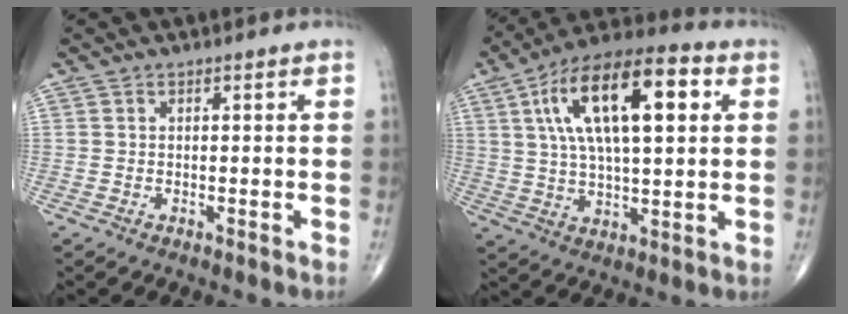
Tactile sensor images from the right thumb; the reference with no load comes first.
{"total": 20.5, "force": [6.0, 8.3, 17.8], "torque": [-0.296, 0.011, 0.092]}